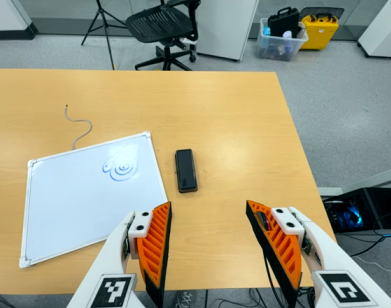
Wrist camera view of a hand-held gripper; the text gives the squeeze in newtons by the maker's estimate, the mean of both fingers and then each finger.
{"total": 0.0}